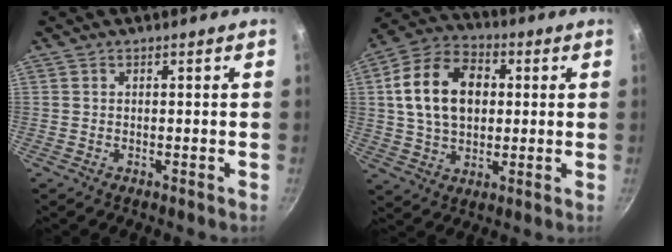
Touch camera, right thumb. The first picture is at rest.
{"total": 15.9, "force": [2.5, 11.2, 11.0], "torque": [-0.171, 0.015, 0.033]}